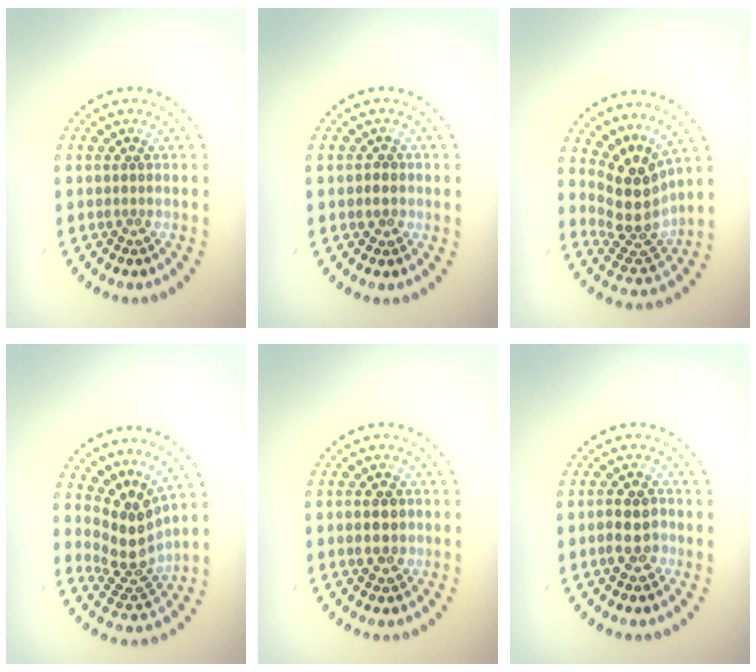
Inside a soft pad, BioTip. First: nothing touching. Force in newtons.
{"total": 0.9, "press": 0.8, "slide": 0.3}
{"total": 4.7, "press": 3.5, "slide": 3.1}
{"total": 4.0, "press": 2.9, "slide": 2.7}
{"total": 2.5, "press": 2.4, "slide": 0.2}
{"total": 2.9, "press": 2.8, "slide": 0.5}